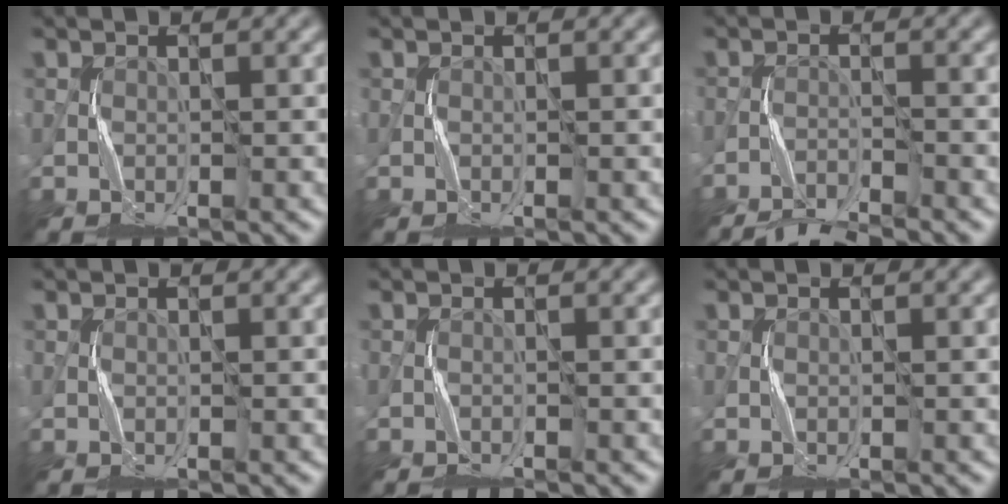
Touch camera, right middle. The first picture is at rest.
{"total": 0.0}
{"total": 3.9, "force": [-3.8, 0.2, 1.0], "torque": [-0.022, -0.008, -0.070]}
{"total": 0.0}
{"total": 0.6, "force": [-0.6, 0.0, 0.0], "torque": [0.001, 0.002, -0.013]}
{"total": 0.0}